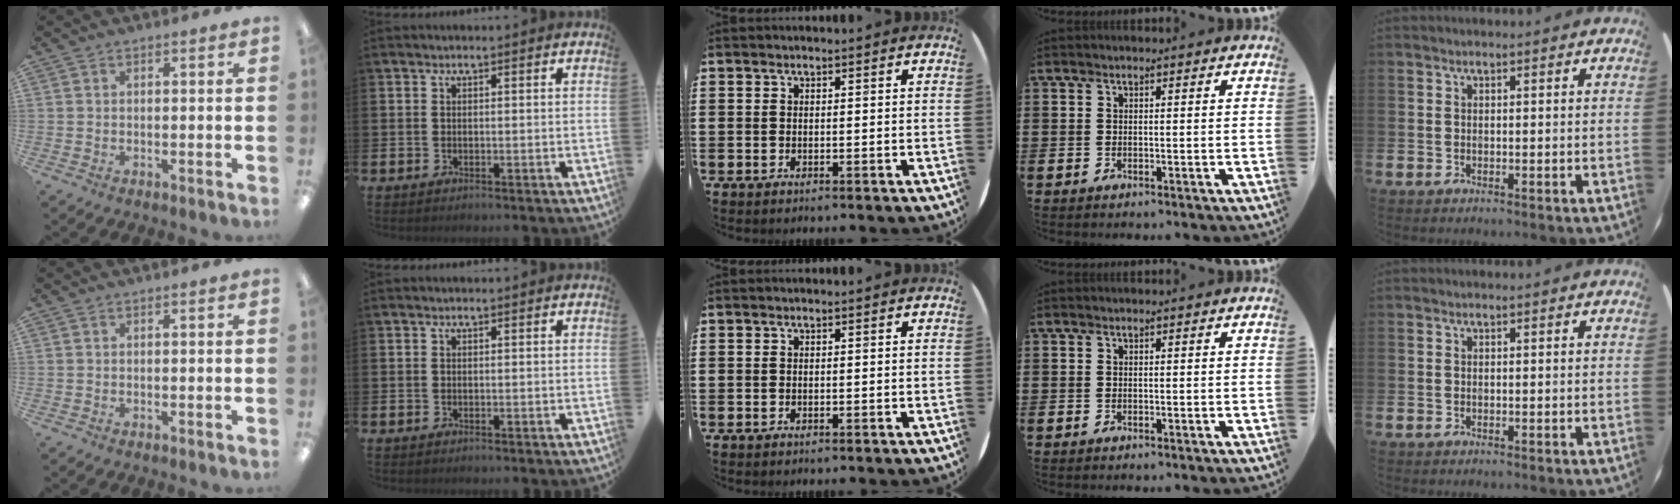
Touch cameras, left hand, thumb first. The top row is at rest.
{}